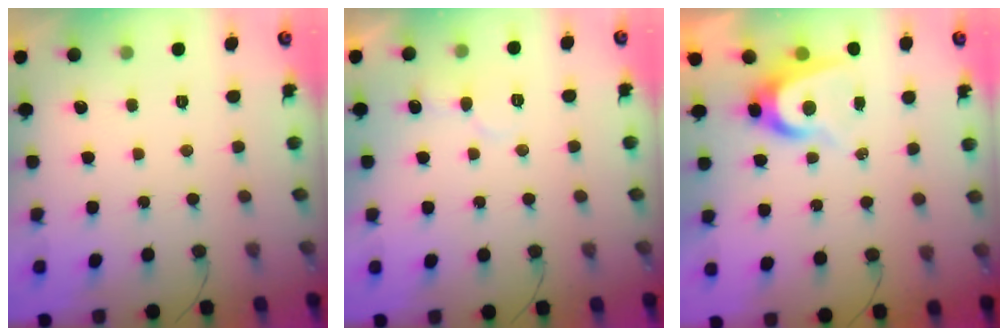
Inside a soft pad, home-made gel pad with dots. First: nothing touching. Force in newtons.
{"total": 6.5, "press": 6.5, "slide": 0.4}
{"total": 6.7, "press": 6.7, "slide": 0.3}